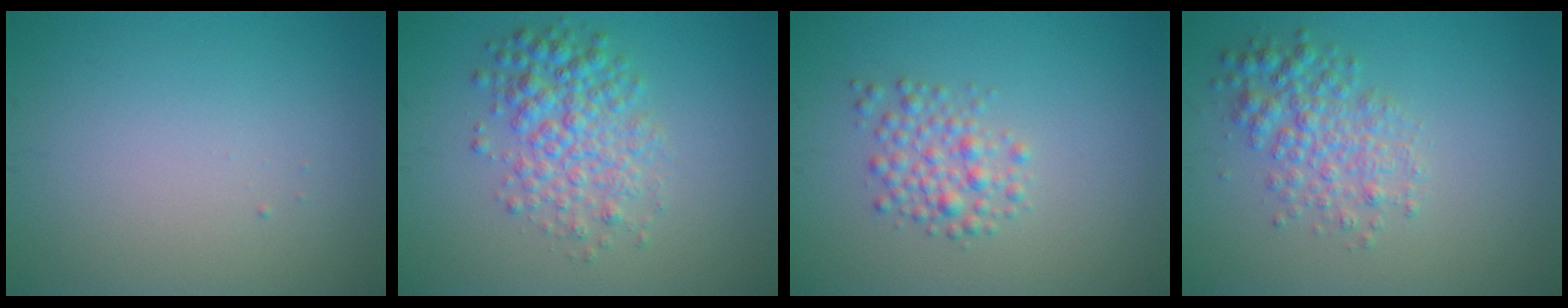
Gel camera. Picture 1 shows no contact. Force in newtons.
{"total": 4.3, "press": 4.3, "slide": 0.0}
{"total": 2.5, "press": 2.5, "slide": 0.1}
{"total": 3.4, "press": 3.4, "slide": 0.1}